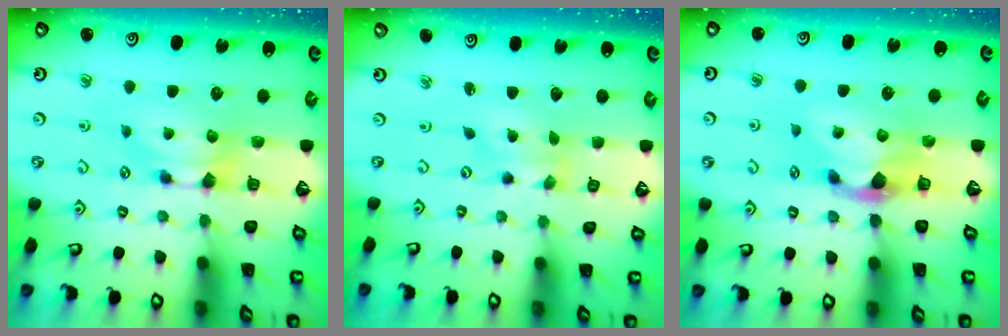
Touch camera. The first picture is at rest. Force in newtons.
{"total": 1.7, "press": 1.3, "slide": 1.0}
{"total": 2.2, "press": 1.8, "slide": 1.3}